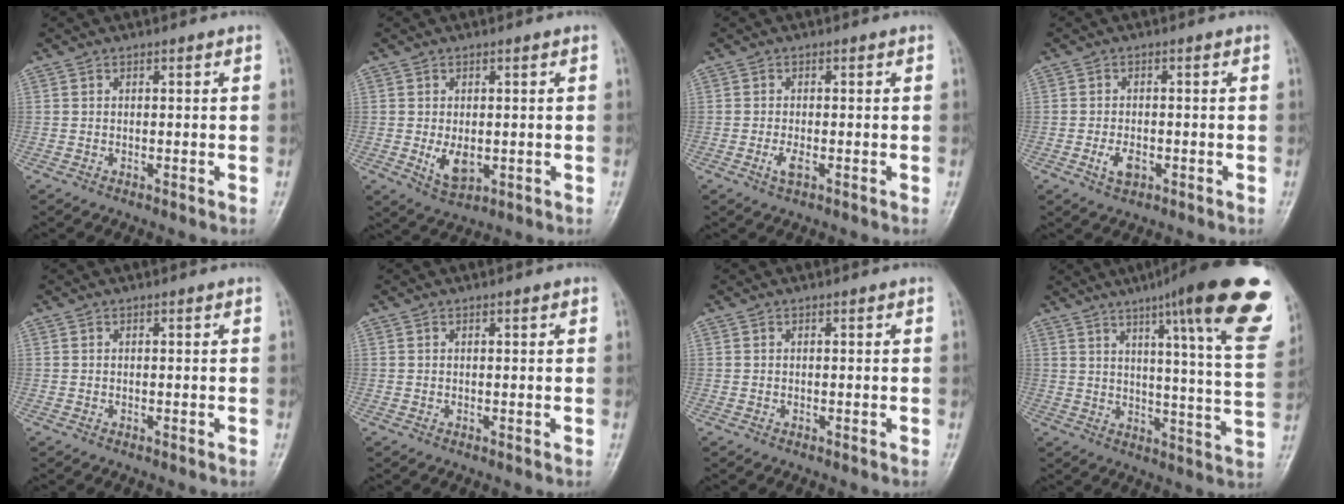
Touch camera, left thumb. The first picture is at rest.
{"total": 5.0, "force": [-0.6, 3.0, 3.9], "torque": [-0.059, -0.011, -0.002]}
{"total": 2.3, "force": [-0.8, 0.9, 1.9], "torque": [-0.043, -0.004, -0.016]}
{"total": 3.3, "force": [-1.3, 2.0, 2.4], "torque": [-0.043, 0.004, -0.021]}
{"total": 0.0}
{"total": 0.7, "force": [0.3, 0.2, 0.5], "torque": [-0.008, 0.000, 0.004]}
{"total": 0.0}
{"total": 25.0, "force": [14.5, 3.5, 20.1], "torque": [-0.254, -0.048, 0.184]}